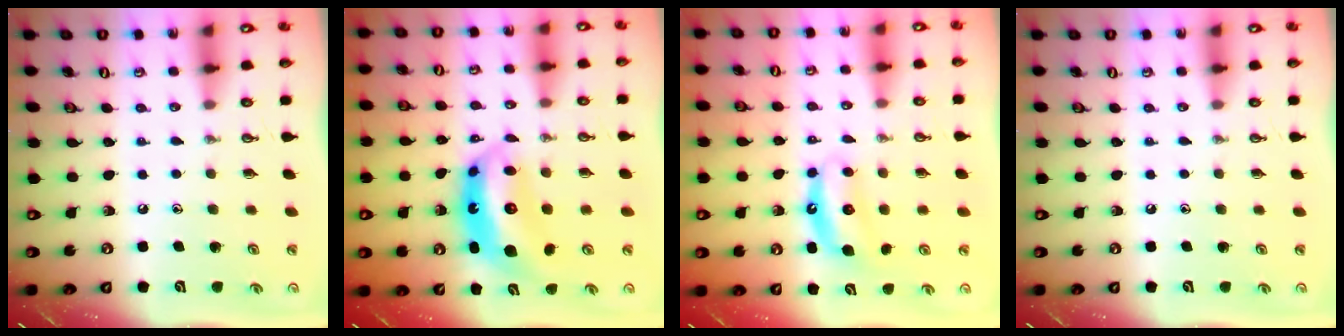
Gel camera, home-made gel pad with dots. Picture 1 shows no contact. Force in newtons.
{"total": 10.3, "press": 10.3, "slide": 1.1}
{"total": 7.2, "press": 7.2, "slide": 0.5}
{"total": 0.0}